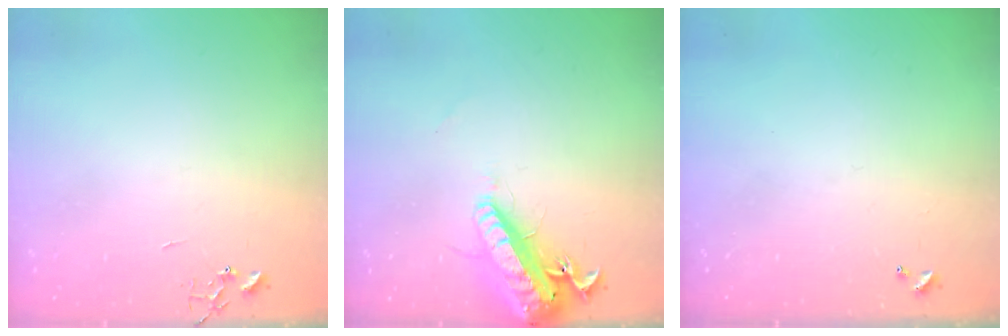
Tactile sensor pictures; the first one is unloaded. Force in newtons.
{"total": 18.4, "press": 18.0, "slide": 4.0}
{"total": 0.0}